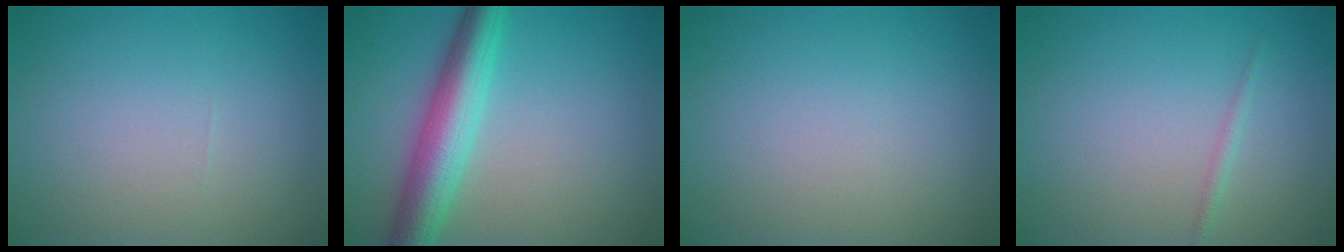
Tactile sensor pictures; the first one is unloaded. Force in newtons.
{"total": 6.1, "press": 6.1, "slide": 0.1}
{"total": 0.0}
{"total": 0.7, "press": 0.7, "slide": 0.0}